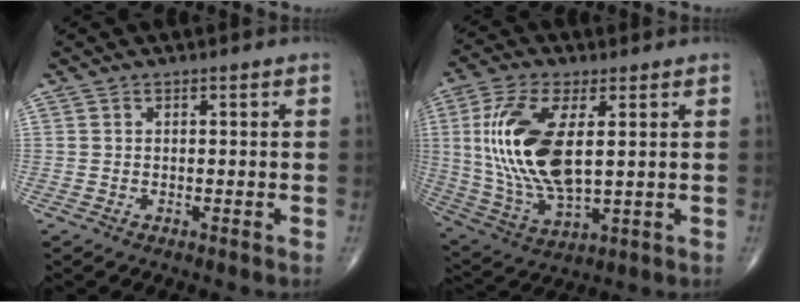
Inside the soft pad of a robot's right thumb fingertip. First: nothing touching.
{"total": 17.9, "force": [2.8, 8.1, 15.8], "torque": [-0.334, -0.014, 0.061]}